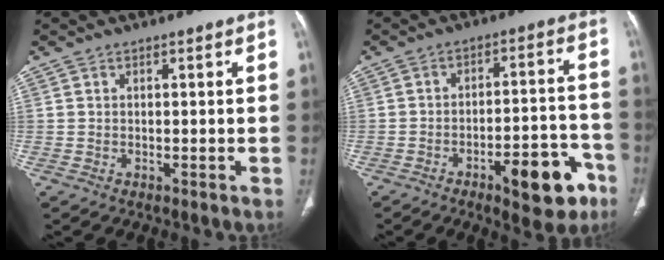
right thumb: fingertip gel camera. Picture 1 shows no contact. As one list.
[{"total": 13.0, "force": [-7.0, 4.8, 9.9], "torque": [-0.107, 0.045, -0.094]}]